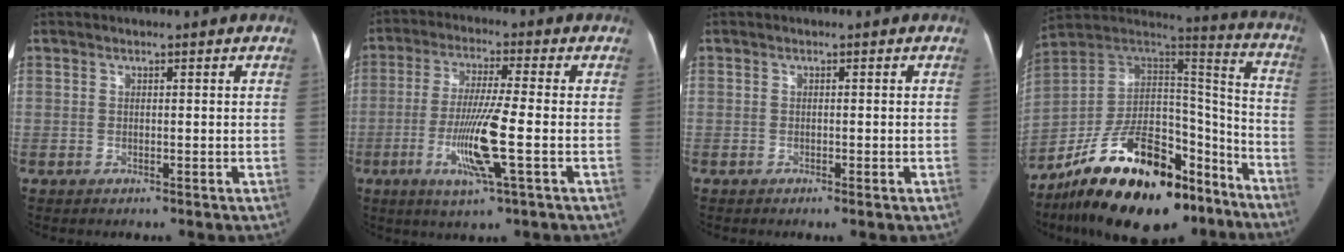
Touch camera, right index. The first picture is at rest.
{"total": 10.2, "force": [-2.8, -0.4, 9.8], "torque": [-0.194, -0.016, -0.056]}
{"total": 0.8, "force": [-0.5, 0.0, 0.7], "torque": [-0.012, -0.002, -0.005]}
{"total": 27.1, "force": [-18.1, 12.5, 15.8], "torque": [-0.243, 0.040, -0.281]}